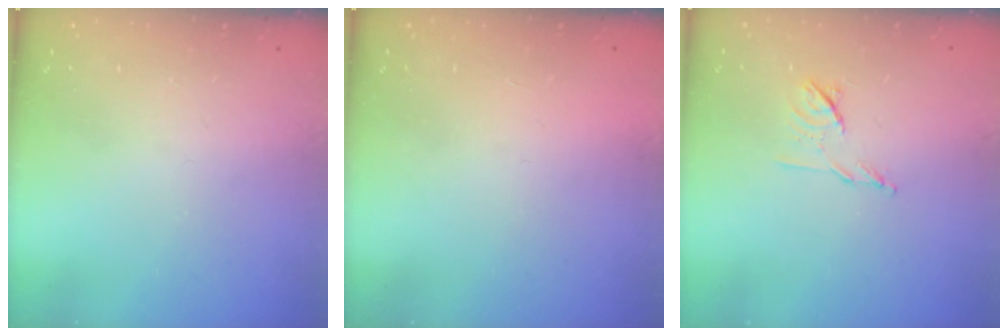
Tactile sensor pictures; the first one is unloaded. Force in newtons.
{"total": 1.6, "press": 1.6, "slide": 0.1}
{"total": 7.1, "press": 7.0, "slide": 1.2}